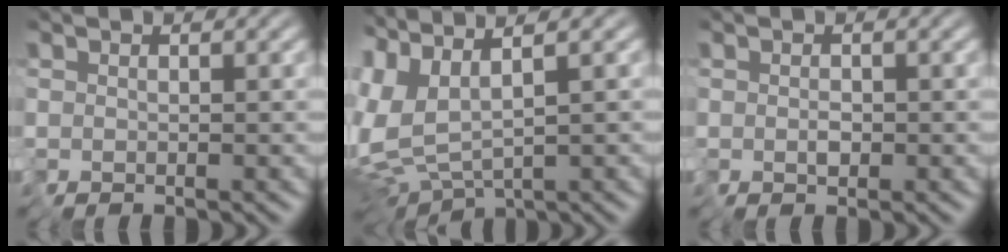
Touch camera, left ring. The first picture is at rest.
{"total": 5.6, "force": [2.0, 1.4, 5.0], "torque": [-0.123, 0.000, 0.050]}
{"total": 0.7, "force": [0.2, 0.3, 0.6], "torque": [-0.016, -0.002, 0.004]}